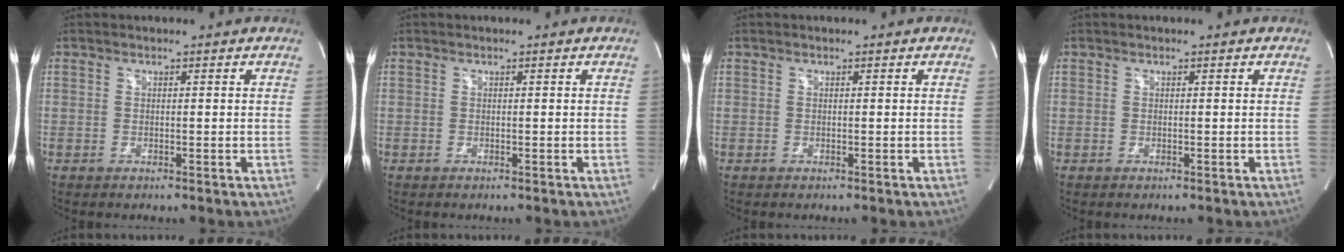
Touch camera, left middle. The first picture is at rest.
{"total": 0.0}
{"total": 0.0}
{"total": 0.0}